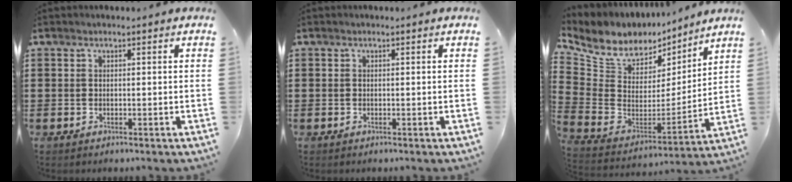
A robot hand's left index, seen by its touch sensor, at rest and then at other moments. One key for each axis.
{"total": 0.0}
{"total": 7.4, "fx": 5.9, "fy": 4.0, "fz": 2.0, "tx": -0.081, "ty": -0.045, "tz": 0.105}